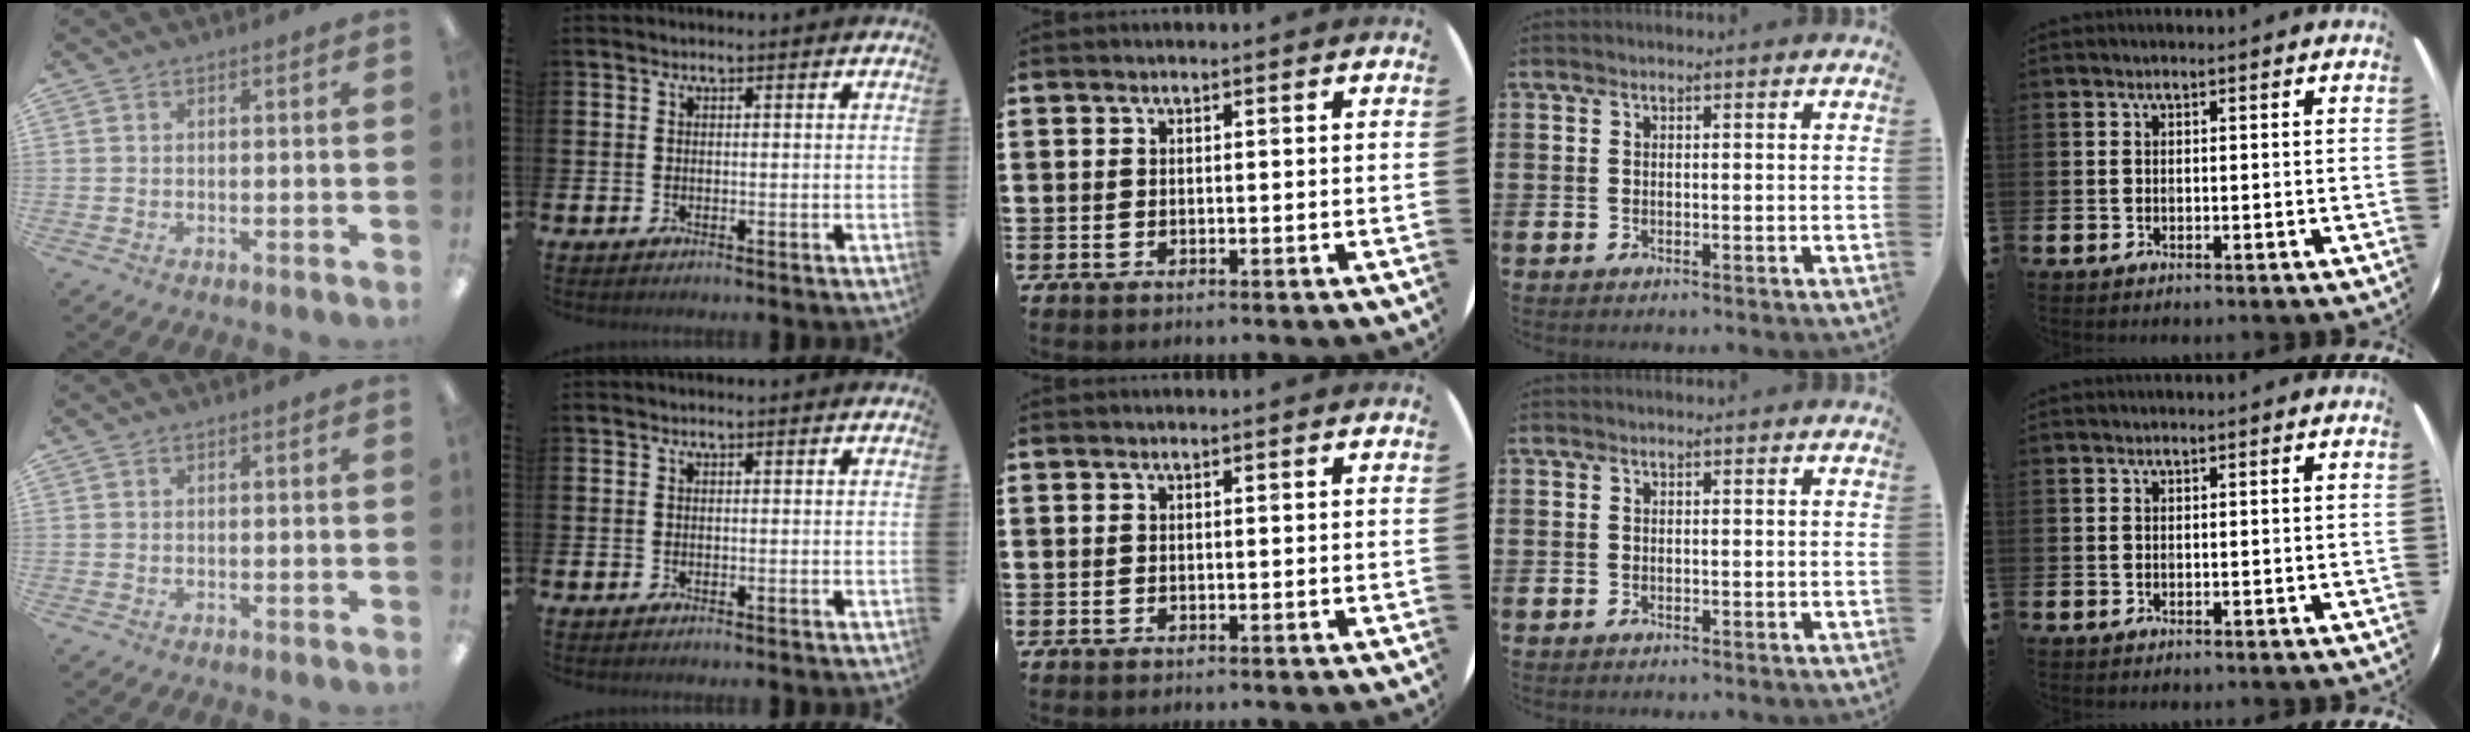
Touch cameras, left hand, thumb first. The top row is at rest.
{}